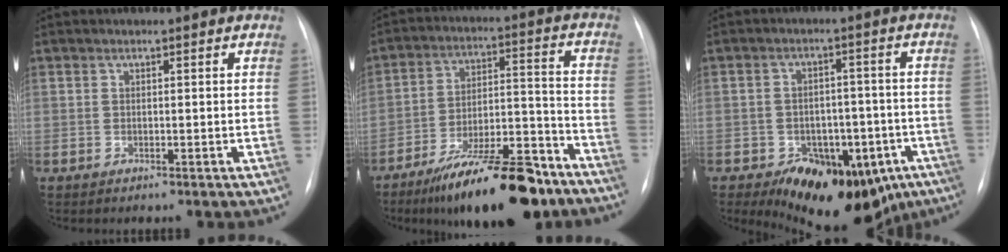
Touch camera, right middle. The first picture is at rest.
{"total": 18.5, "force": [-13.7, 4.3, 11.7], "torque": [-0.149, 0.025, -0.221]}
{"total": 15.5, "force": [-8.7, 8.5, 9.6], "torque": [-0.113, 0.022, -0.115]}